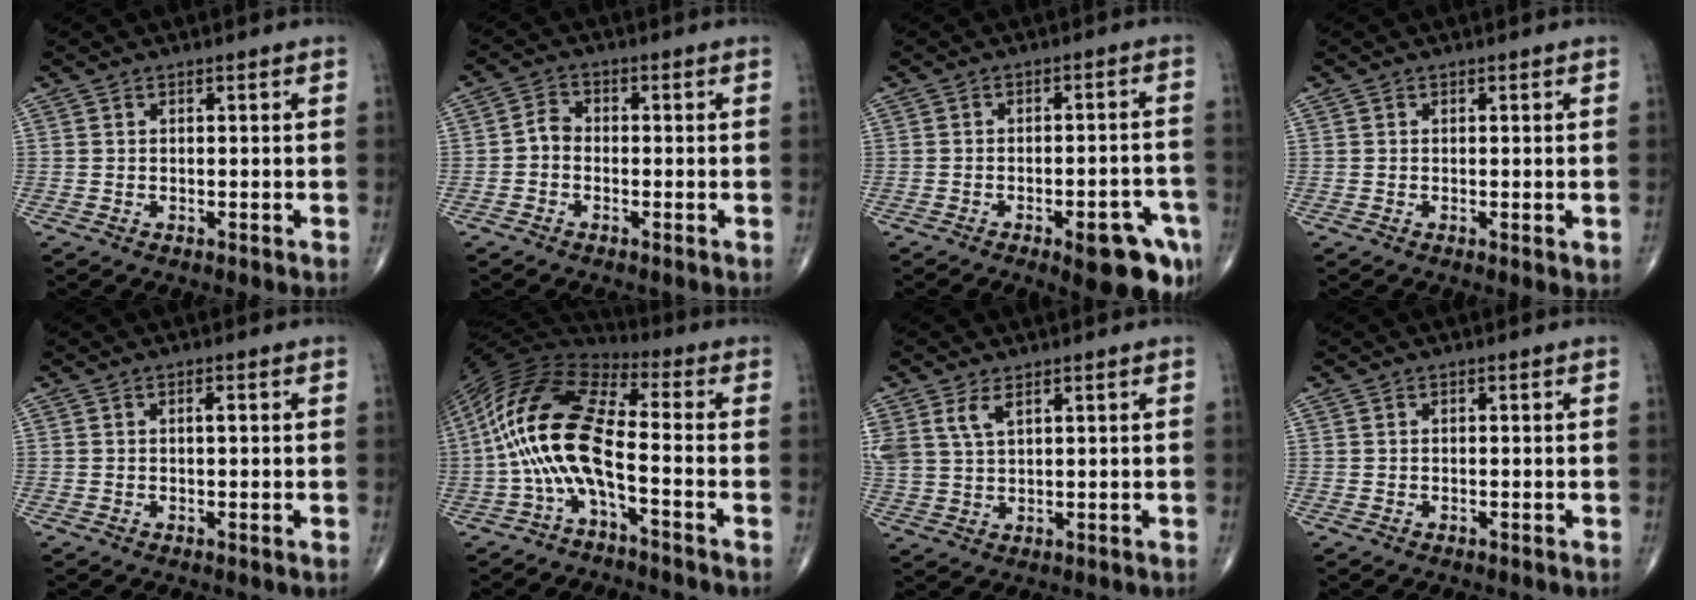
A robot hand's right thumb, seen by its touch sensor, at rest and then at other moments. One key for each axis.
{"total": 2.8, "fx": -0.9, "fy": 2.2, "fz": 1.6, "tx": -0.019, "ty": 0.012, "tz": -0.027}
{"total": 11.6, "fx": -5.8, "fy": 3.7, "fz": 9.3, "tx": -0.094, "ty": 0.026, "tz": -0.066}
{"total": 1.4, "fx": -0.2, "fy": 0.3, "fz": 1.3, "tx": -0.022, "ty": -0.005, "tz": -0.003}
{"total": 1.3, "fx": 0.2, "fy": 0.5, "fz": 1.2, "tx": -0.021, "ty": 0.000, "tz": 0.002}
{"total": 14.9, "fx": -3.7, "fy": 4.8, "fz": 13.6, "tx": -0.291, "ty": 0.057, "tz": -0.081}
{"total": 5.6, "fx": 2.9, "fy": 2.7, "fz": 3.8, "tx": -0.088, "ty": -0.003, "tz": 0.068}
{"total": 0.0}